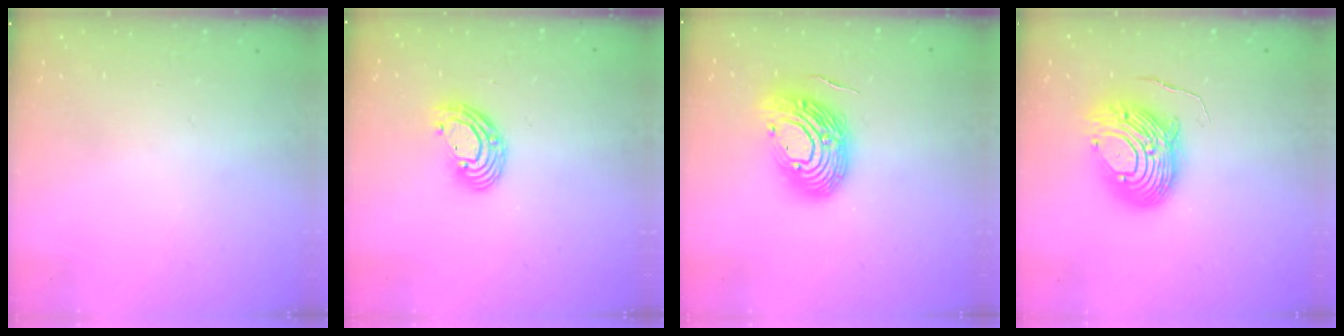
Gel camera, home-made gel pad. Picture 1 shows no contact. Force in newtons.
{"total": 8.9, "press": 8.7, "slide": 1.8}
{"total": 15.7, "press": 15.7, "slide": 1.1}
{"total": 12.1, "press": 12.0, "slide": 1.2}